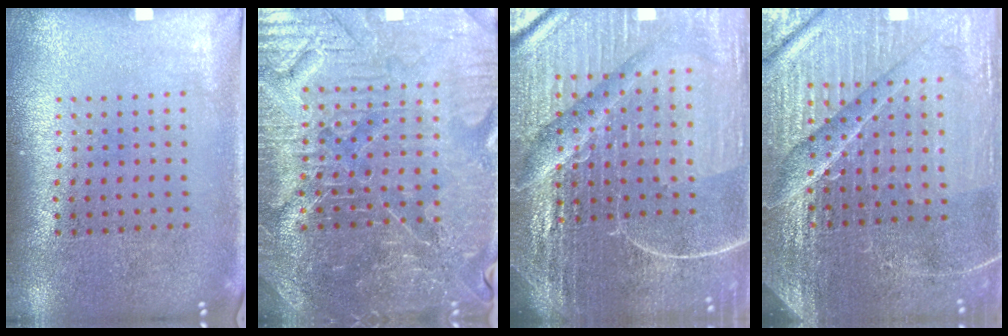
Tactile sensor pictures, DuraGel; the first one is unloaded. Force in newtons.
{"total": 5.5, "press": 5.1, "slide": 2.0}
{"total": 7.1, "press": 6.1, "slide": 3.5}
{"total": 6.0, "press": 5.4, "slide": 2.6}